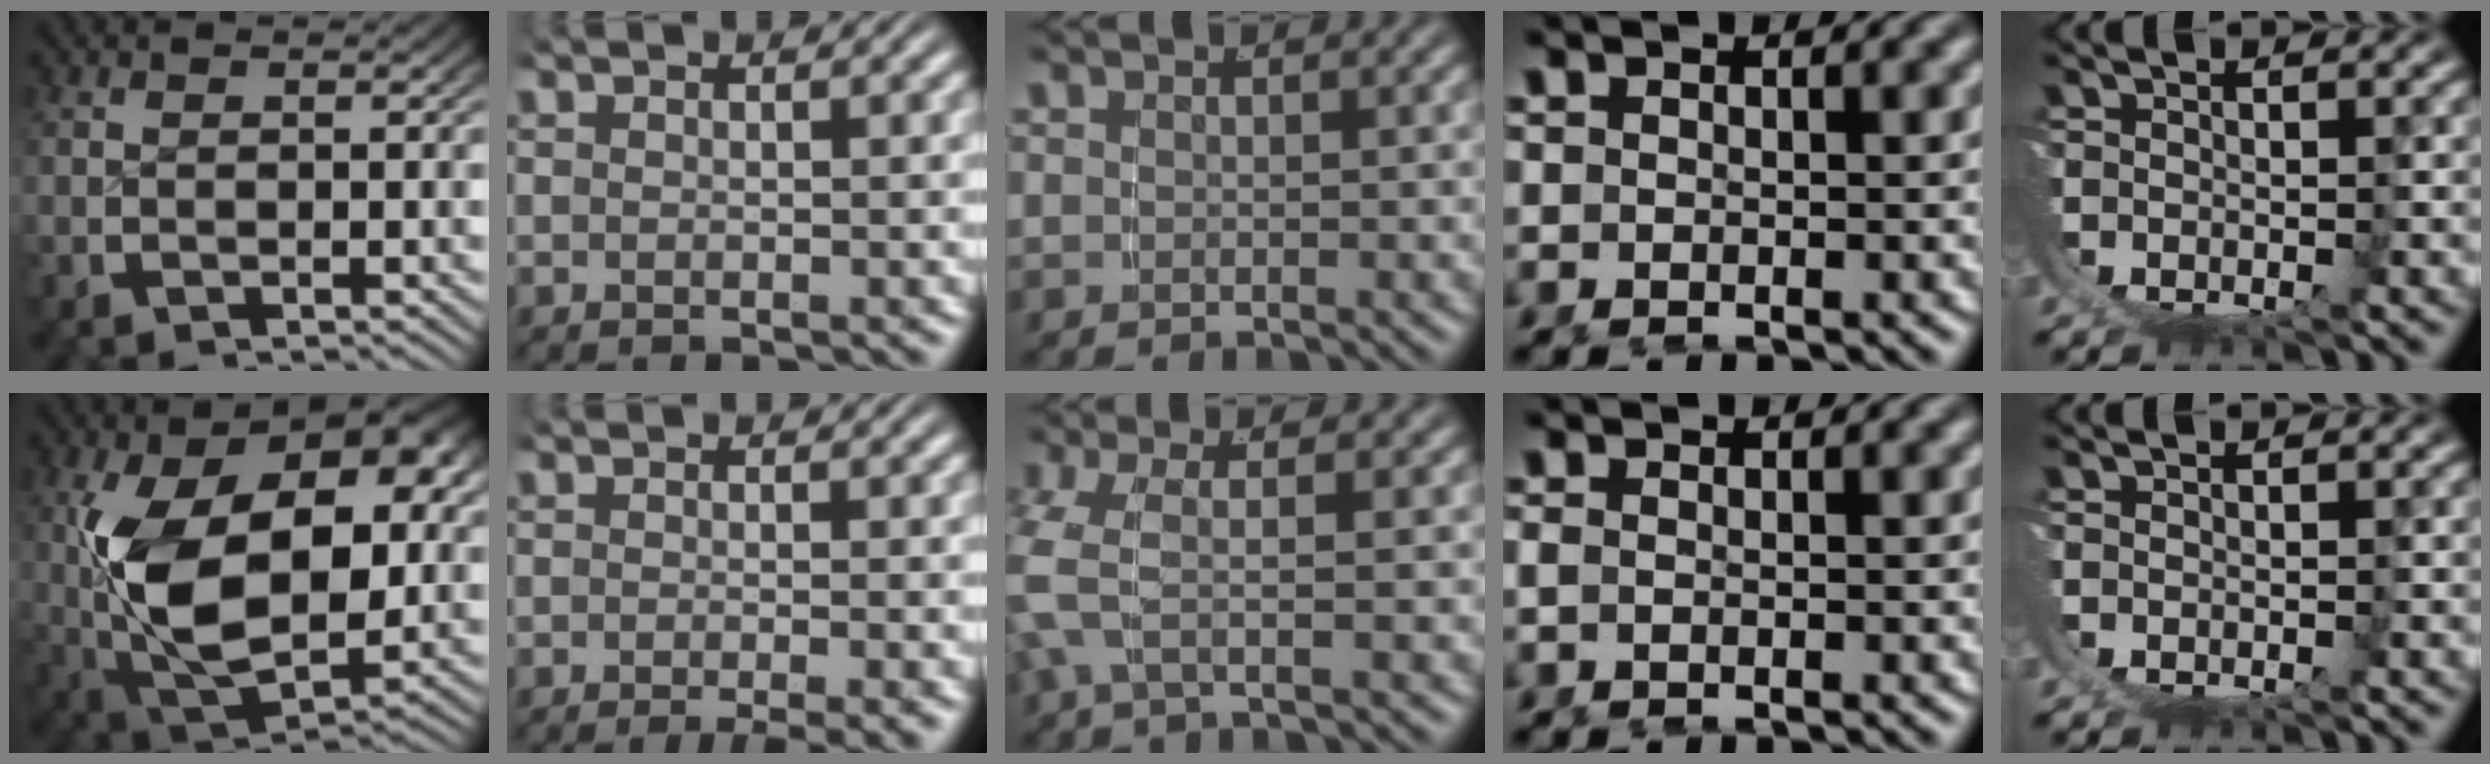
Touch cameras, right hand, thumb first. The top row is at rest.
{"thumb": {"total": 17.2, "force": [-0.4, 10.8, 13.4], "torque": [-0.280, -0.053, 0.021]}, "index": {"total": 2.6, "force": [-2.0, 0.4, 1.7], "torque": [-0.020, -0.004, -0.029]}, "middle": {"total": 3.9, "force": [0.5, 1.5, 3.5], "torque": [-0.074, 0.013, 0.000]}, "ring": {"total": 0.7, "force": [-0.4, 0.2, 0.5], "torque": [-0.014, -0.004, -0.004]}, "little": {"total": 1.0, "force": [0.6, -0.8, 0.0], "torque": [0.009, 0.005, 0.011]}}